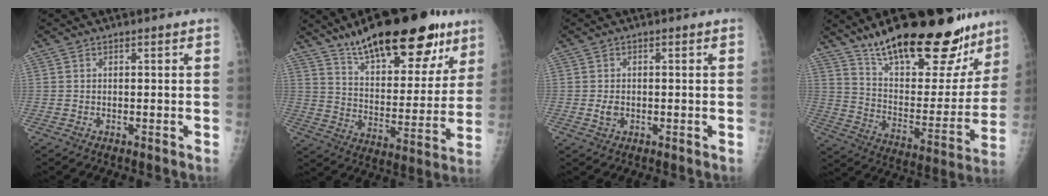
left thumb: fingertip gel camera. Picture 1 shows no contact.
{"total": 25.1, "force": [16.7, 9.2, 16.2], "torque": [-0.205, -0.054, 0.258]}
{"total": 2.1, "force": [-0.4, 1.6, 1.4], "torque": [-0.021, 0.001, -0.005]}
{"total": 30.3, "force": [22.0, 10.6, 18.0], "torque": [-0.228, -0.092, 0.332]}